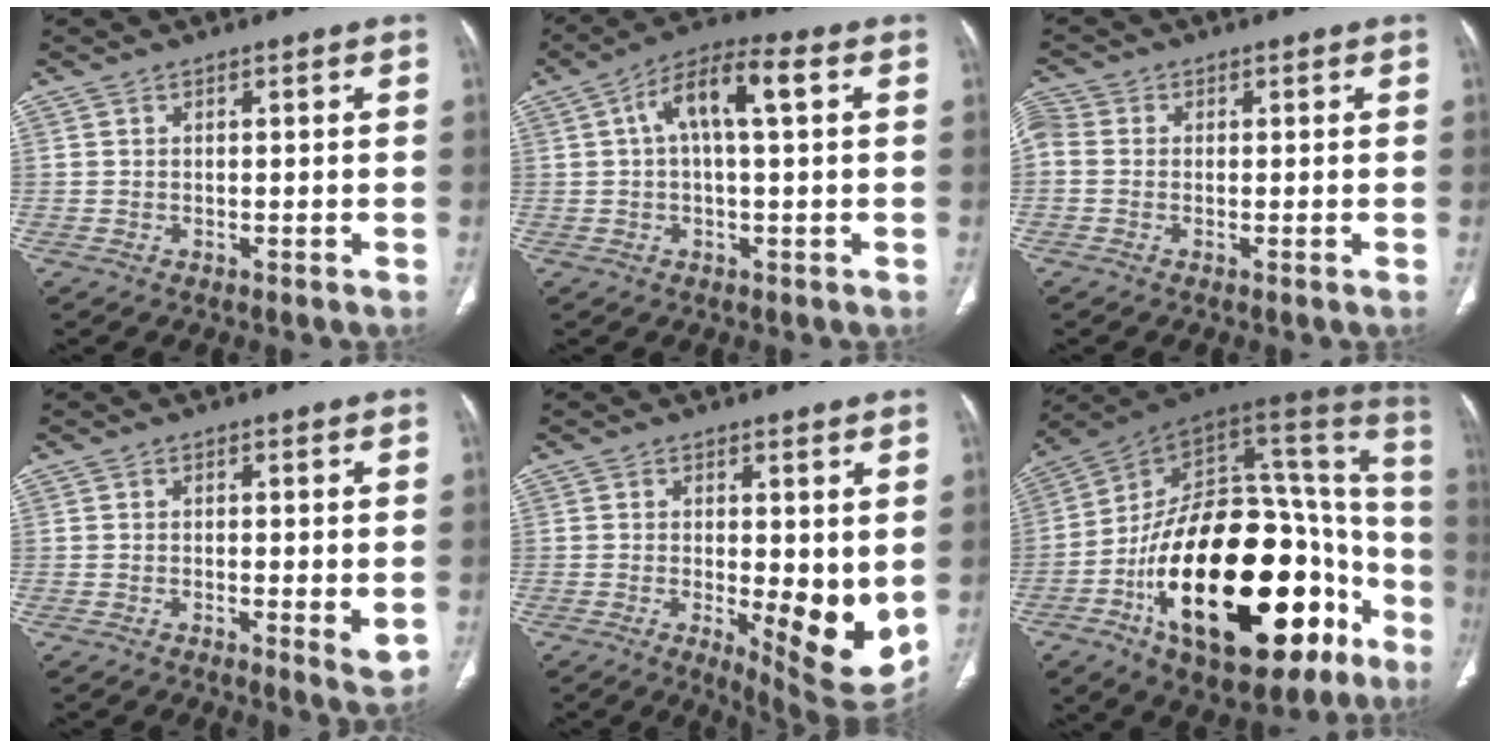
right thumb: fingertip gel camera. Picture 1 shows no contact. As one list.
[{"total": 9.8, "force": [2.3, 3.3, 8.9], "torque": [-0.172, 0.033, 0.034]}, {"total": 3.5, "force": [0.0, 2.8, 2.0], "torque": [-0.055, 0.008, -0.012]}, {"total": 3.9, "force": [-0.6, 1.1, 3.6], "torque": [-0.052, -0.012, -0.012]}, {"total": 11.8, "force": [-1.2, 4.1, 11.0], "torque": [-0.137, -0.030, -0.008]}, {"total": 41.6, "force": [-14.5, 20.4, 33.3], "torque": [-0.417, 0.071, -0.217]}]